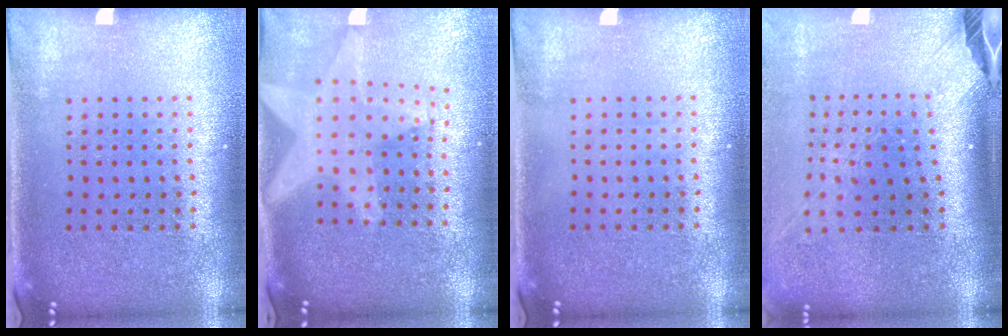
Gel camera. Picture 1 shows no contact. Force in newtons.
{"total": 2.1, "press": 1.7, "slide": 1.2}
{"total": 0.0}
{"total": 2.5, "press": 1.8, "slide": 1.7}